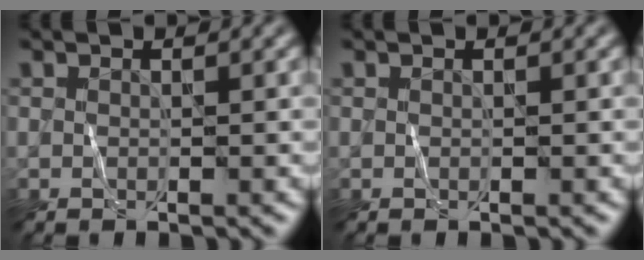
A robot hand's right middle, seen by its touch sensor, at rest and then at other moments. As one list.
[{"total": 0.0}]